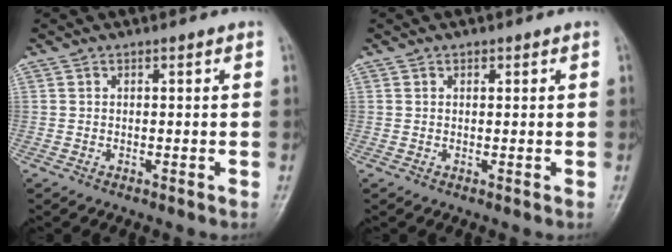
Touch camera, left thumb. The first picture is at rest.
{"total": 0.7, "force": [0.3, 0.5, 0.3], "torque": [-0.002, -0.001, 0.004]}